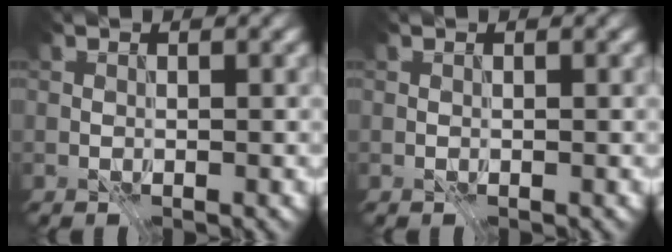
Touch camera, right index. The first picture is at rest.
{"total": 0.0}